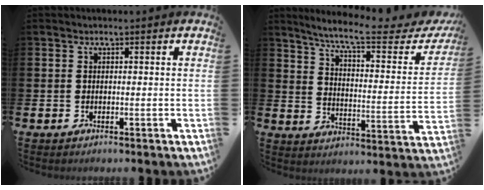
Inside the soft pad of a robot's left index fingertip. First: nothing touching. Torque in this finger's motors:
{"motor_torque": [0.98, -1.16, 0.39, 0.09]}